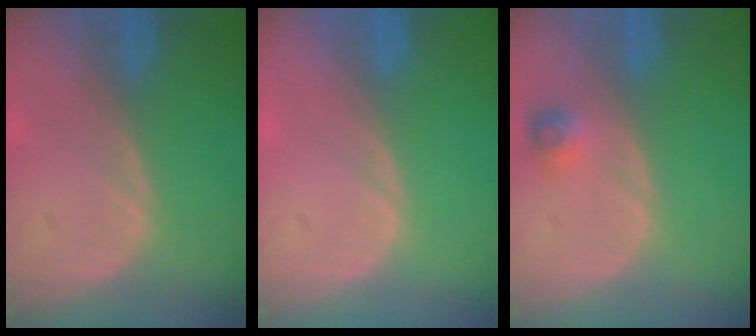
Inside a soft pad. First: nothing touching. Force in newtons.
{"total": 0.0}
{"total": 2.5, "press": 2.3, "slide": 1.0}